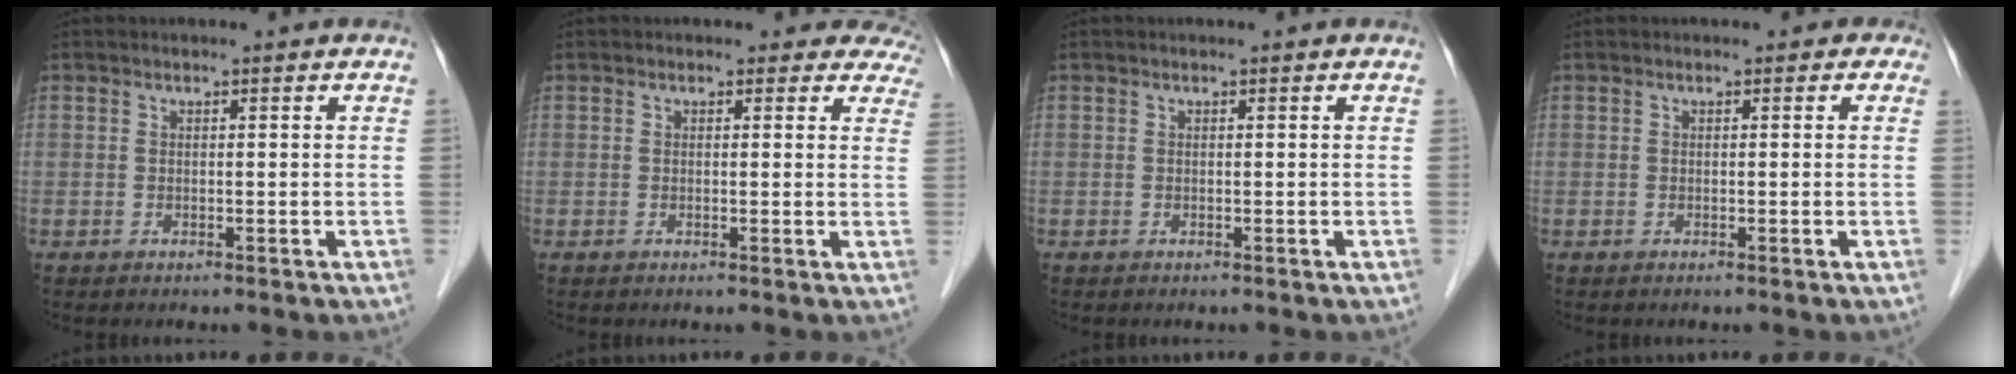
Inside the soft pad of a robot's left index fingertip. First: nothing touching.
{"total": 5.3, "force": [4.6, 2.6, 0.1], "torque": [0.040, -0.014, 0.014]}
{"total": 0.0}
{"total": 0.5, "force": [-0.1, 0.5, 0.2], "torque": [0.009, -0.001, -0.013]}